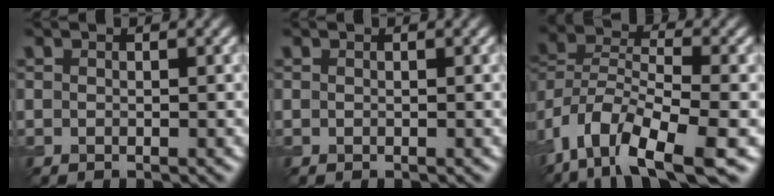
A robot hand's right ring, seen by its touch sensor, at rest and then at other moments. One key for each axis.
{"total": 0.0}
{"total": 10.6, "fx": -6.6, "fy": 3.9, "fz": 7.3, "tx": -0.133, "ty": -0.001, "tz": -0.119}